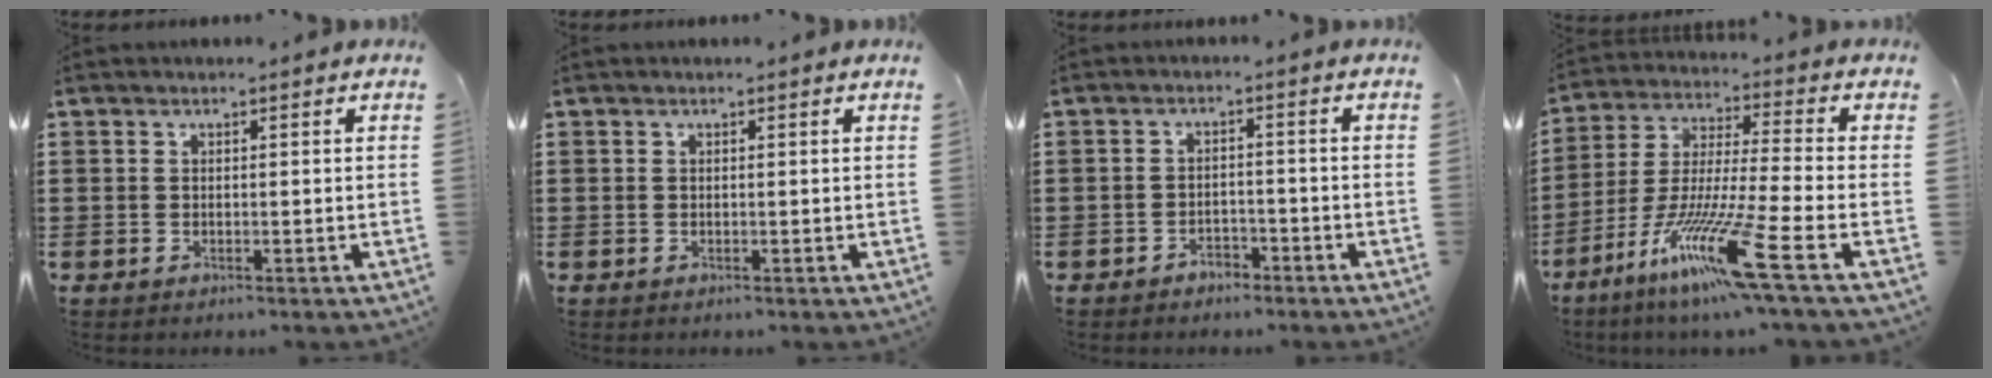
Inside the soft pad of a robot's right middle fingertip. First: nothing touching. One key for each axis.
{"total": 0.0}
{"total": 2.3, "fx": -2.1, "fy": 0.8, "fz": 0.2, "tx": -0.011, "ty": 0.001, "tz": -0.044}
{"total": 13.2, "fx": -7.8, "fy": -0.4, "fz": 10.6, "tx": -0.222, "ty": -0.016, "tz": -0.151}